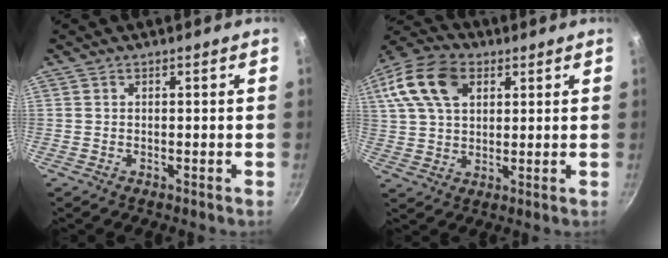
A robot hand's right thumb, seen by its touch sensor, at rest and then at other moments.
{"total": 16.3, "force": [6.0, 10.8, 10.6], "torque": [-0.205, 0.017, 0.101]}